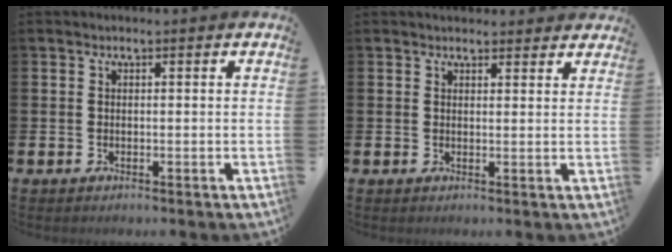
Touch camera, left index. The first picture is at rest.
{"total": 2.2, "force": [2.2, 0.6, -0.1], "torque": [0.011, -0.010, 0.037]}